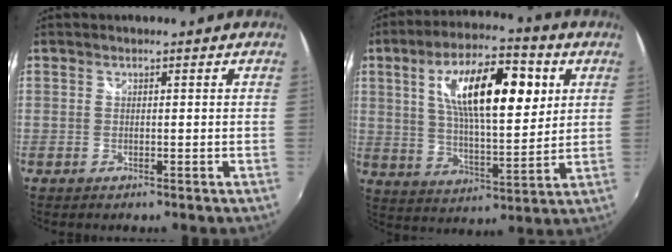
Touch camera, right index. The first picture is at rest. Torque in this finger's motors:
{"motor_torque": [1.47, 0.67, 1.05, 0.21]}